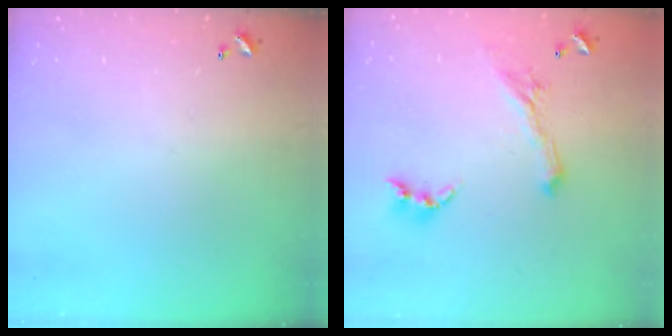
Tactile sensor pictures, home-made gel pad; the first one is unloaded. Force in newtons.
{"total": 0.8, "press": 0.8, "slide": 0.2}